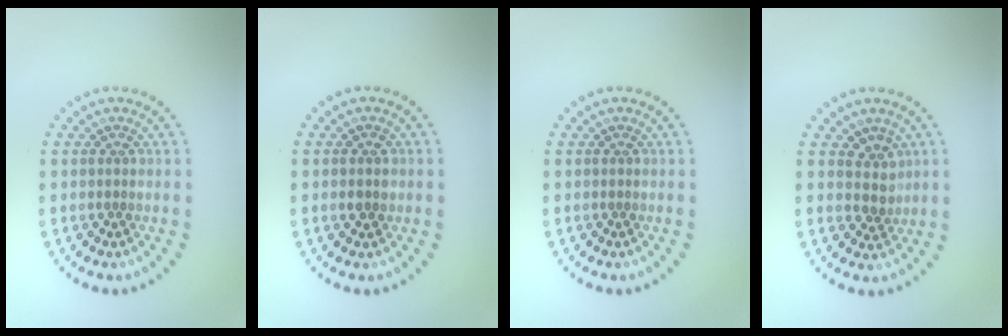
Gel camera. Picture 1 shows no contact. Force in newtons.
{"total": 1.4, "press": 1.4, "slide": 0.1}
{"total": 0.0}
{"total": 1.9, "press": 1.5, "slide": 1.1}